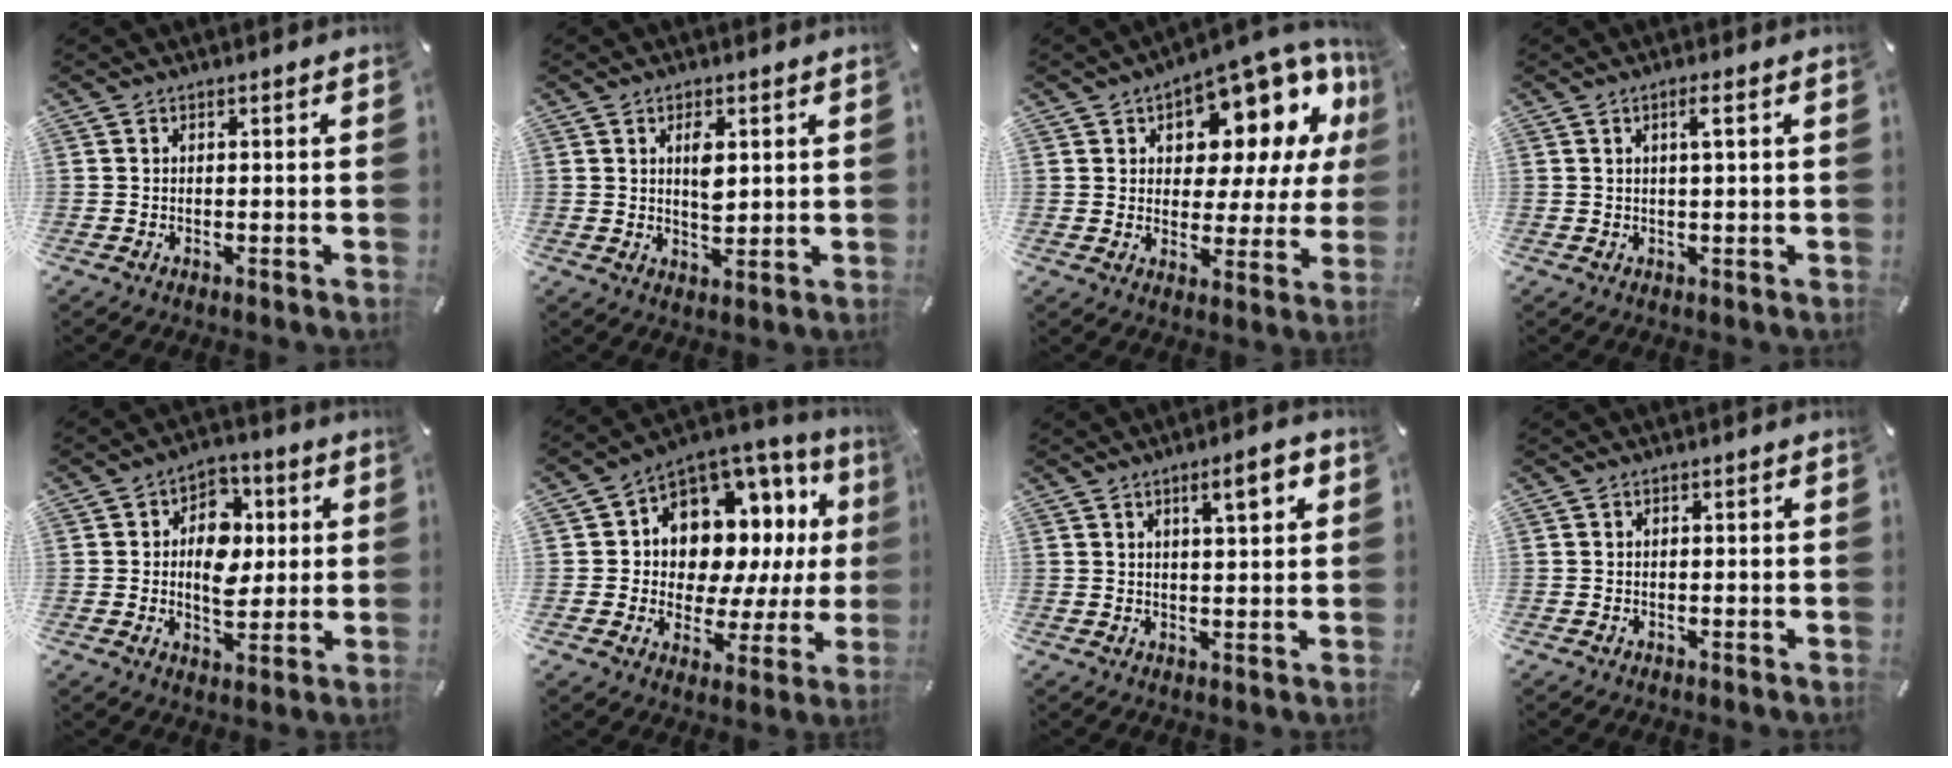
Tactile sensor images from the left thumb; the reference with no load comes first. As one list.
[{"total": 4.9, "force": [1.6, 2.4, 3.9], "torque": [-0.061, -0.005, 0.021]}, {"total": 12.0, "force": [8.4, 6.0, 6.2], "torque": [-0.089, -0.082, 0.142]}, {"total": 2.9, "force": [1.0, 0.3, 2.7], "torque": [-0.056, 0.003, 0.013]}, {"total": 9.8, "force": [0.5, 7.6, 6.1], "torque": [-0.078, 0.005, 0.007]}, {"total": 11.2, "force": [4.7, 8.8, 5.2], "torque": [-0.085, -0.056, 0.092]}, {"total": 6.6, "force": [3.2, 1.6, 5.6], "torque": [-0.083, -0.009, 0.045]}, {"total": 0.0}]